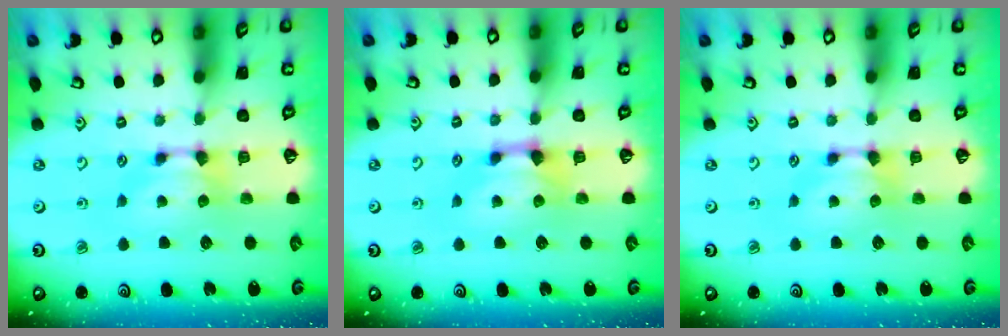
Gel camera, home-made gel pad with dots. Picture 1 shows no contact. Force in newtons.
{"total": 1.5, "press": 1.2, "slide": 0.9}
{"total": 0.0}